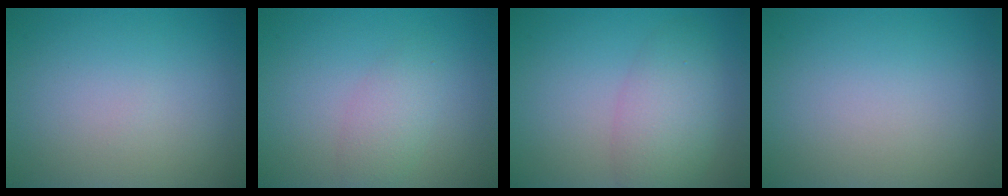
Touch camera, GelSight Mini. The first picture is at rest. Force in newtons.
{"total": 2.3, "press": 2.3, "slide": 0.1}
{"total": 4.4, "press": 4.3, "slide": 0.2}
{"total": 0.0}